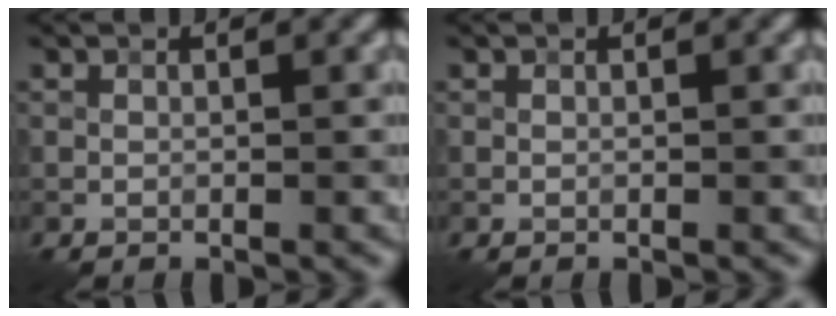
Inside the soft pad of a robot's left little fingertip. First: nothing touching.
{"total": 0.0}